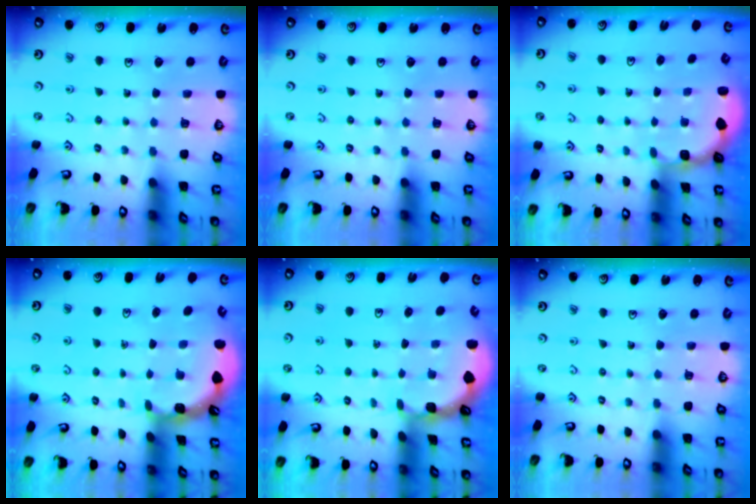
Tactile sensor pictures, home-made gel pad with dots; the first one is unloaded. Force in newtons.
{"total": 0.0}
{"total": 1.9, "press": 1.8, "slide": 0.8}
{"total": 2.8, "press": 2.8, "slide": 0.2}
{"total": 1.5, "press": 1.5, "slide": 0.2}
{"total": 0.0}